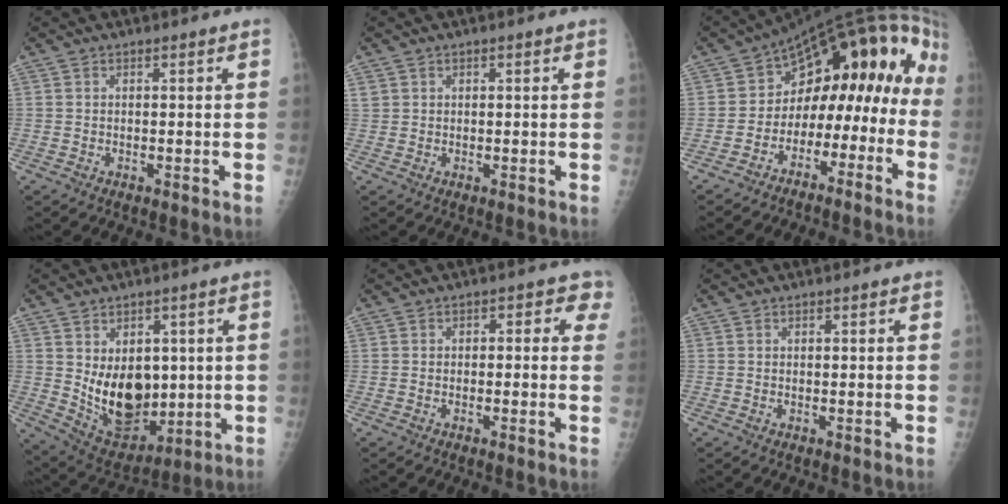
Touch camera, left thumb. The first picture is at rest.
{"total": 1.1, "force": [0.5, 1.0, 0.1], "torque": [0.010, -0.002, 0.007]}
{"total": 17.3, "force": [-6.0, 10.7, 12.2], "torque": [-0.136, 0.113, -0.097]}
{"total": 14.1, "force": [0.7, 9.6, 10.4], "torque": [-0.113, -0.025, 0.040]}
{"total": 2.5, "force": [0.4, 2.0, 1.3], "torque": [0.020, 0.009, -0.014]}
{"total": 0.0}